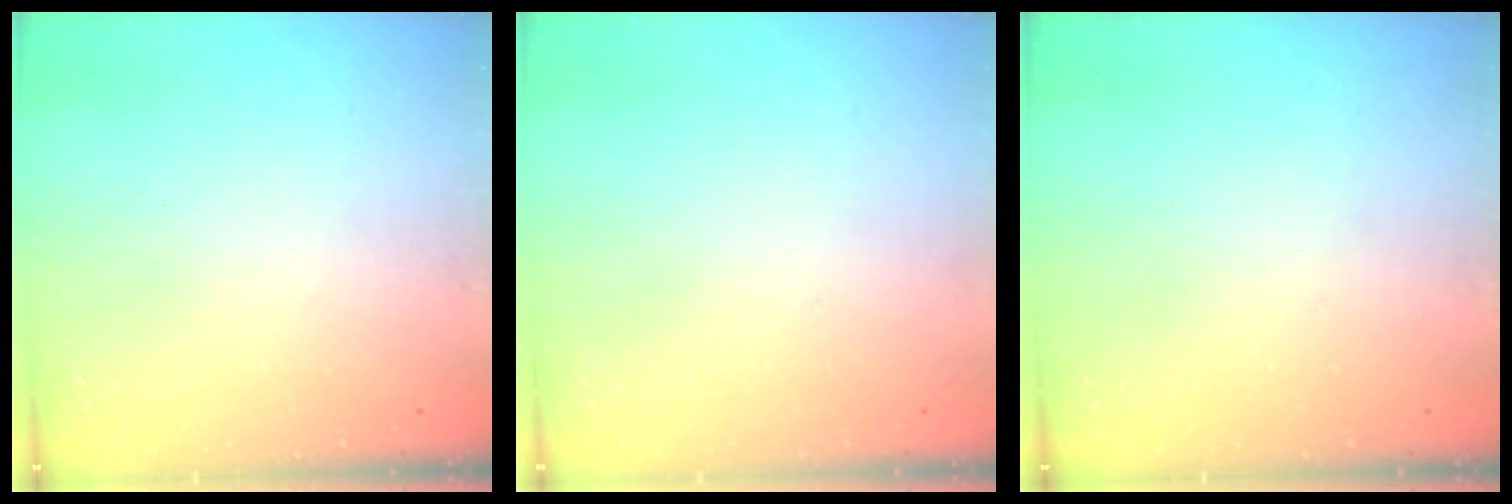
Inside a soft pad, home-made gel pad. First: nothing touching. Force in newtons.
{"total": 1.6, "press": 1.6, "slide": 0.1}
{"total": 0.0}